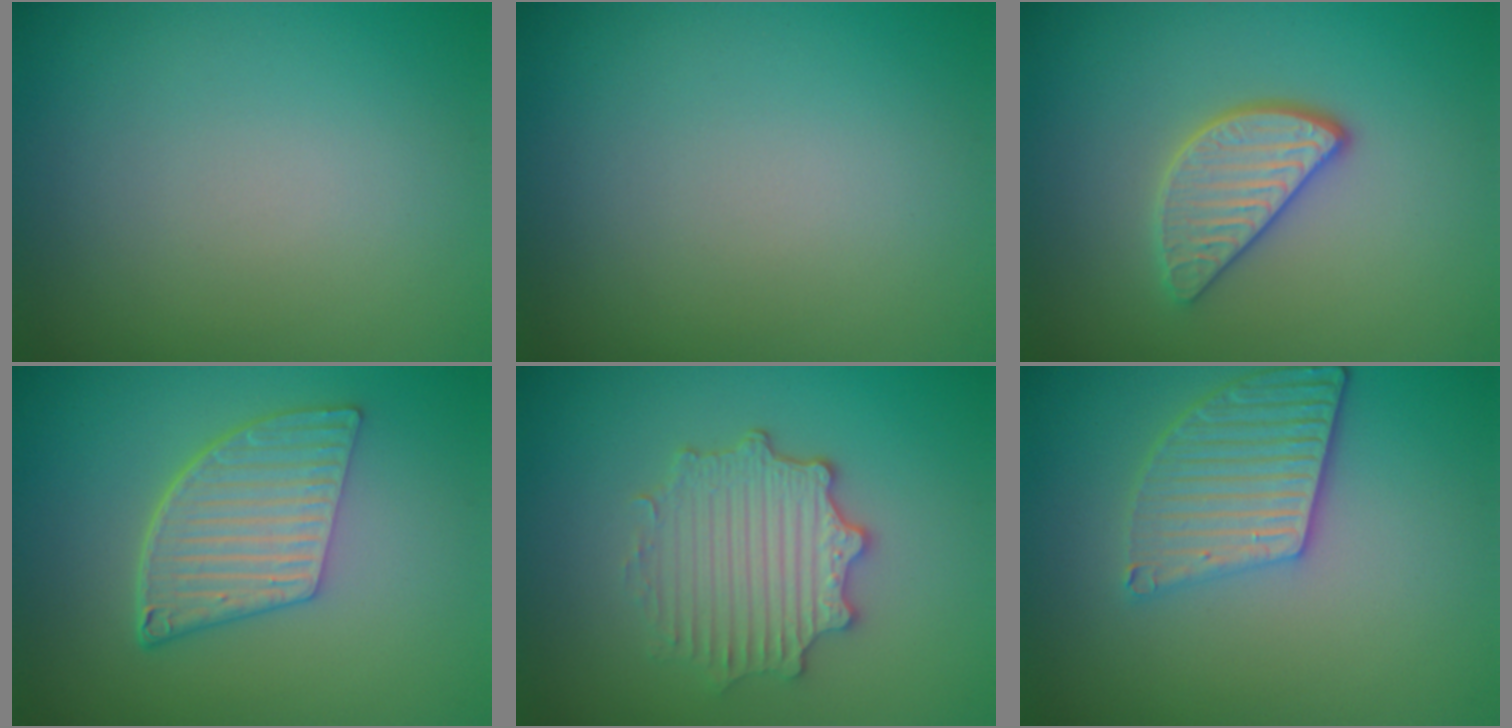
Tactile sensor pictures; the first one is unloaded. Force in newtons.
{"total": 0.0}
{"total": 3.5, "press": 2.9, "slide": 2.0}
{"total": 5.6, "press": 4.2, "slide": 3.7}
{"total": 4.4, "press": 3.6, "slide": 2.4}
{"total": 4.1, "press": 3.6, "slide": 2.0}